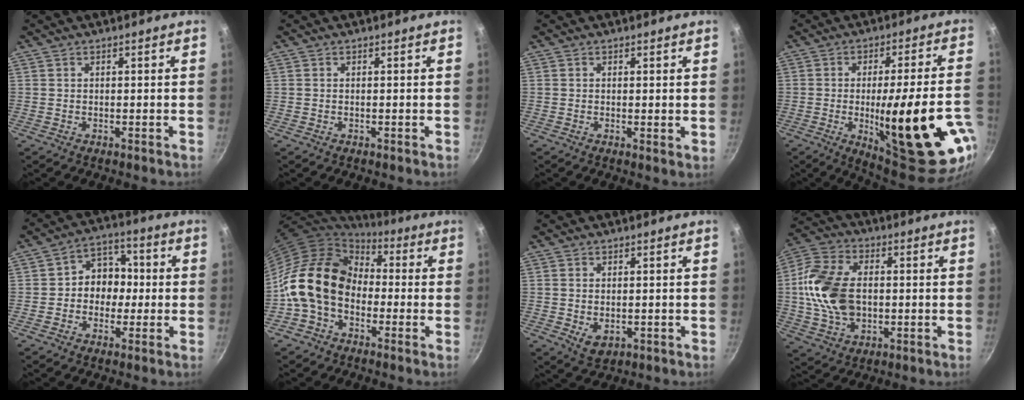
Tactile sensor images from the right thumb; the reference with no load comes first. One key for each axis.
{"total": 0.0}
{"total": 1.2, "fx": 0.3, "fy": 0.4, "fz": 1.1, "tx": -0.017, "ty": -0.006, "tz": 0.002}
{"total": 25.9, "fx": -7.7, "fy": 6.3, "fz": 24.0, "tx": -0.303, "ty": 0.003, "tz": -0.092}
{"total": 8.4, "fx": -0.5, "fy": 7.1, "fz": 4.5, "tx": -0.010, "ty": 0.026, "tz": -0.021}
{"total": 16.0, "fx": -2.3, "fy": 12.2, "fz": 10.1, "tx": -0.157, "ty": 0.044, "tz": -0.063}
{"total": 3.9, "fx": -0.5, "fy": 2.6, "fz": 2.9, "tx": -0.047, "ty": -0.010, "tz": -0.004}
{"total": 15.9, "fx": 0.0, "fy": 10.7, "fz": 11.7, "tx": -0.216, "ty": 0.017, "tz": -0.008}